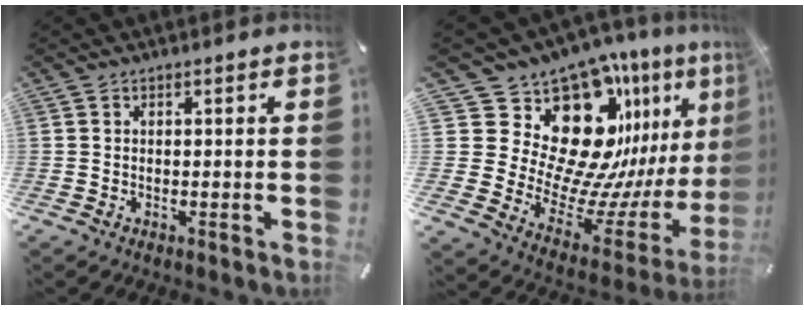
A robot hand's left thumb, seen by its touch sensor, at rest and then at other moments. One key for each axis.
{"total": 23.7, "fx": 14.3, "fy": 13.1, "fz": 13.6, "tx": -0.223, "ty": -0.161, "tz": 0.275}